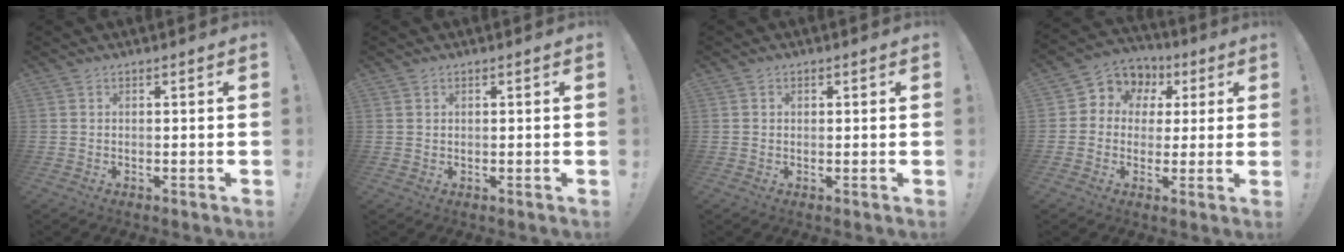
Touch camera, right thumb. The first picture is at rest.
{"total": 0.9, "force": [0.6, 0.7, 0.2], "torque": [0.004, -0.003, 0.011]}
{"total": 0.9, "force": [0.3, 0.8, 0.2], "torque": [0.004, 0.000, 0.004]}
{"total": 7.2, "force": [1.1, 6.8, 2.3], "torque": [-0.026, -0.009, 0.025]}